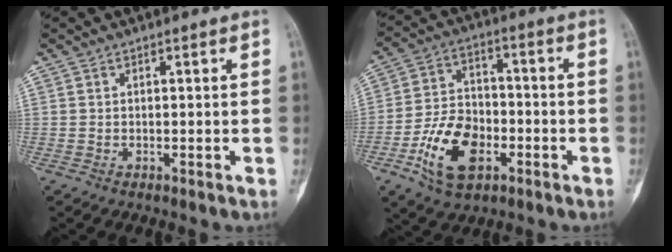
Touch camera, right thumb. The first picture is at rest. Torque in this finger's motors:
{"motor_torque": [0.24, 0.56, 0.30, 0.21, 0.14]}